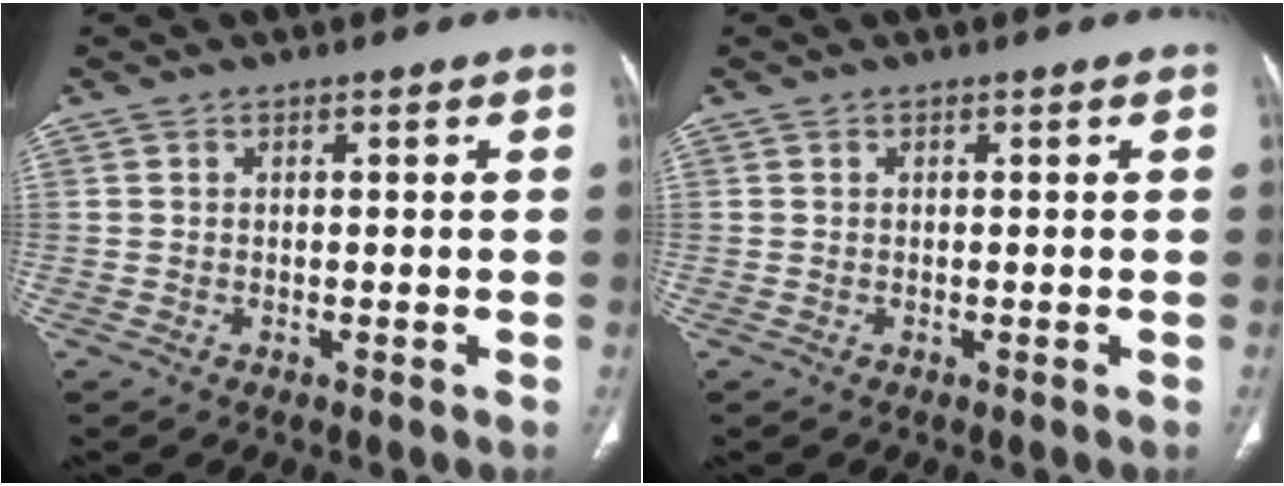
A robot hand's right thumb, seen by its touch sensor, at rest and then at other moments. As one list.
[{"total": 0.0}]